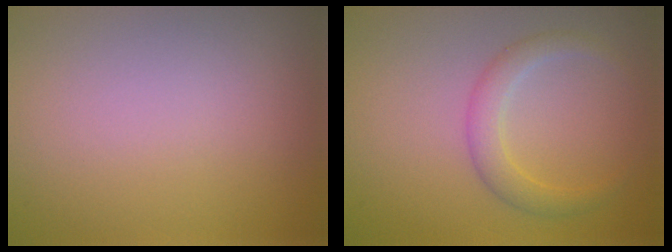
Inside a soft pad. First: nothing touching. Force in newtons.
{"total": 2.3, "press": 2.3, "slide": 0.0}